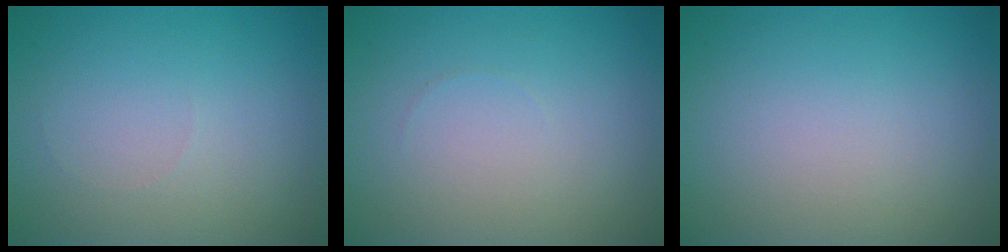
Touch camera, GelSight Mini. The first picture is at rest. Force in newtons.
{"total": 0.0}
{"total": 0.0}